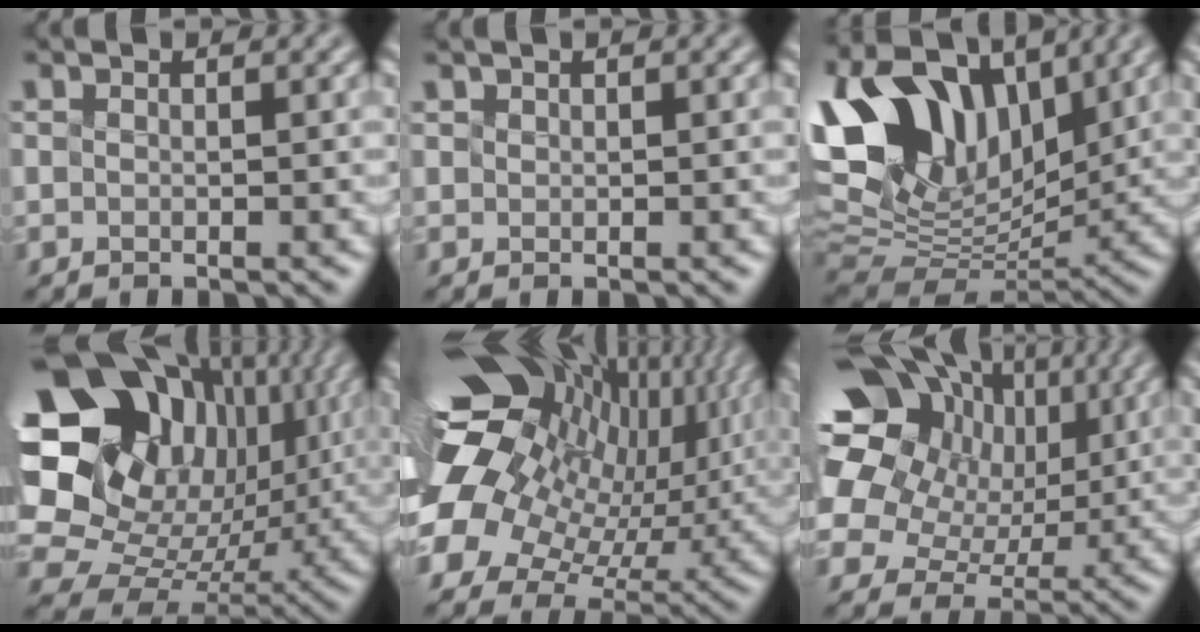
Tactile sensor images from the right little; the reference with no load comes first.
{"total": 0.6, "force": [0.6, 0.0, -0.1], "torque": [-0.003, 0.003, 0.018]}
{"total": 15.3, "force": [6.6, 9.5, 10.0], "torque": [-0.220, 0.036, 0.127]}
{"total": 19.3, "force": [6.5, 14.9, 10.3], "torque": [-0.228, 0.038, 0.145]}
{"total": 18.2, "force": [4.4, 11.4, 13.5], "torque": [-0.256, -0.002, 0.112]}
{"total": 17.6, "force": [5.6, 13.8, 9.4], "torque": [-0.210, 0.052, 0.090]}